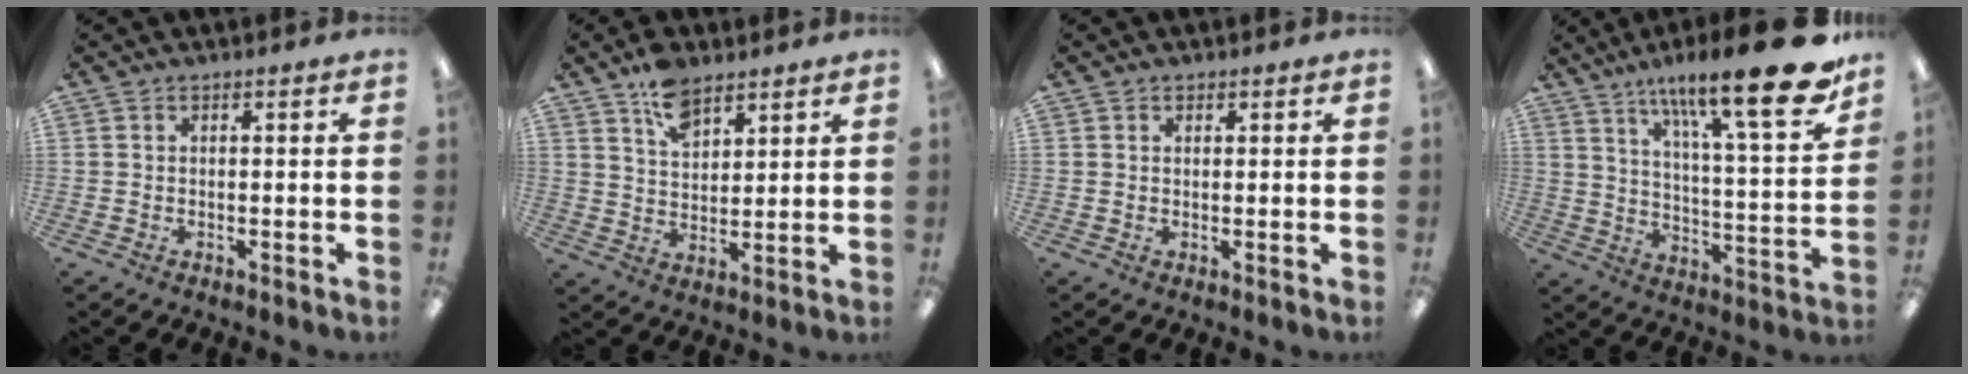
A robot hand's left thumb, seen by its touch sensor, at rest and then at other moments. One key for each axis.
{"total": 8.5, "fx": 6.1, "fy": 4.6, "fz": 3.8, "tx": -0.062, "ty": -0.028, "tz": 0.110}
{"total": 1.0, "fx": 0.8, "fy": 0.7, "fz": 0.1, "tx": -0.001, "ty": 0.002, "tz": 0.014}
{"total": 23.2, "fx": 15.5, "fy": 4.6, "fz": 16.6, "tx": -0.242, "ty": -0.104, "tz": 0.239}